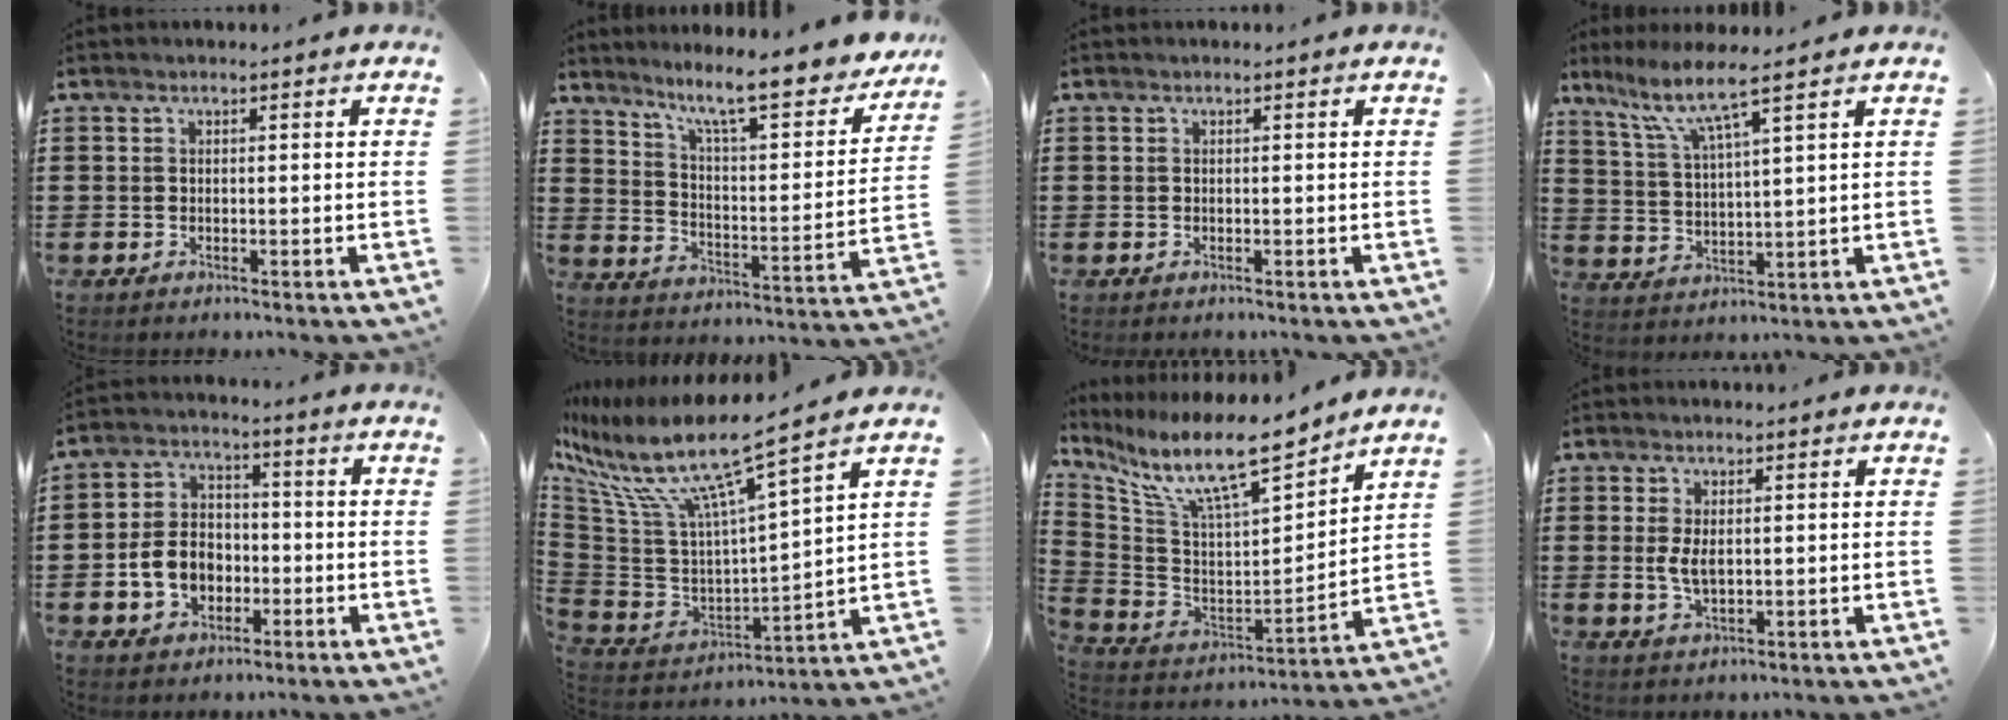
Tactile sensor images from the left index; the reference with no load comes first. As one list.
[{"total": 9.8, "force": [8.2, 0.4, 5.4], "torque": [-0.109, -0.061, 0.131]}, {"total": 0.0}, {"total": 7.0, "force": [4.9, 0.3, 5.0], "torque": [-0.115, -0.018, 0.081]}, {"total": 7.3, "force": [-2.0, 5.8, 4.1], "torque": [-0.092, 0.010, -0.042]}, {"total": 12.4, "force": [8.0, 1.1, 9.4], "torque": [-0.208, -0.059, 0.126]}, {"total": 12.6, "force": [9.6, 2.1, 7.9], "torque": [-0.179, -0.062, 0.161]}, {"total": 3.3, "force": [0.3, 1.5, 2.9], "torque": [-0.066, 0.002, 0.003]}]